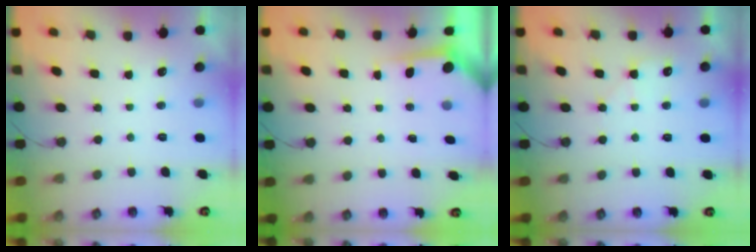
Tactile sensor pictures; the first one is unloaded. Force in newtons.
{"total": 3.6, "press": 3.6, "slide": 0.4}
{"total": 5.1, "press": 5.0, "slide": 0.9}